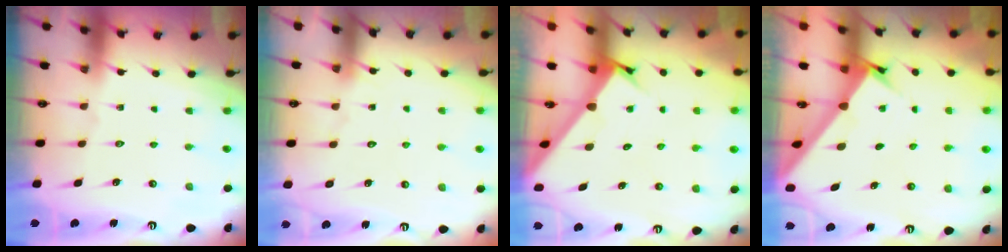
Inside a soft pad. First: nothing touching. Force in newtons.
{"total": 6.2, "press": 6.1, "slide": 0.4}
{"total": 2.9, "press": 2.9, "slide": 0.2}
{"total": 3.8, "press": 3.8, "slide": 0.4}